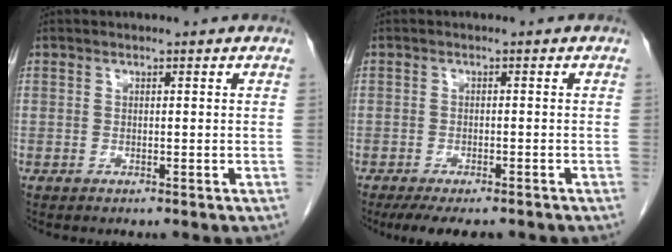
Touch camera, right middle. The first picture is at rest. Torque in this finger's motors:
{"motor_torque": [0.68, -0.65, -0.01, -0.01]}